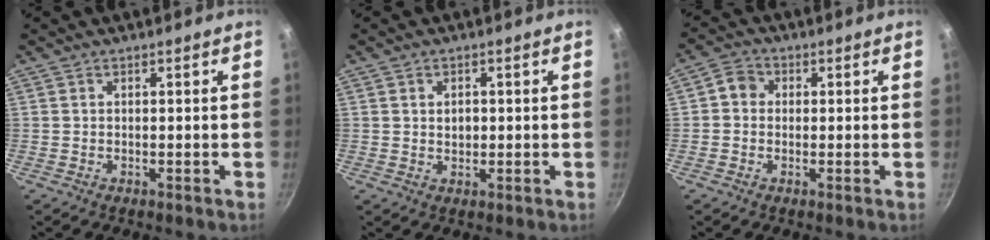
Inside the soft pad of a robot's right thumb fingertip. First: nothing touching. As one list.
[{"total": 2.4, "force": [0.3, 1.8, 1.5], "torque": [-0.015, 0.001, 0.006]}, {"total": 3.9, "force": [0.2, 3.5, 1.7], "torque": [-0.017, 0.007, -0.013]}]